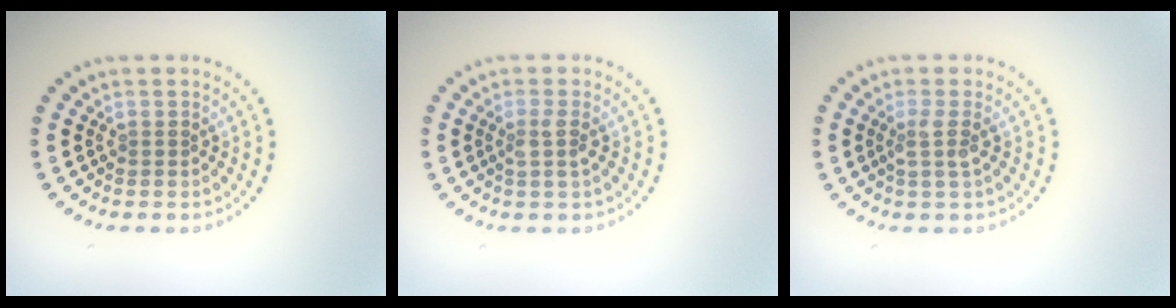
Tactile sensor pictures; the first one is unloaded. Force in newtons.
{"total": 1.5, "press": 1.2, "slide": 0.9}
{"total": 1.8, "press": 1.3, "slide": 1.2}